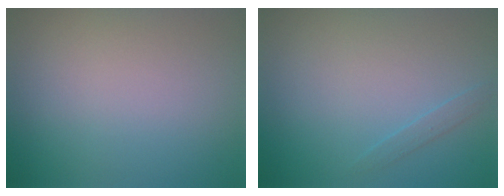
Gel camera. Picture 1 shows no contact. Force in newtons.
{"total": 0.8, "press": 0.8, "slide": 0.1}